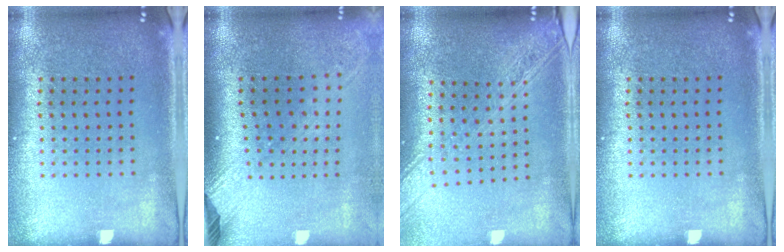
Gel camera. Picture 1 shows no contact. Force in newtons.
{"total": 2.4, "press": 1.8, "slide": 1.7}
{"total": 2.3, "press": 1.9, "slide": 1.3}
{"total": 0.0}